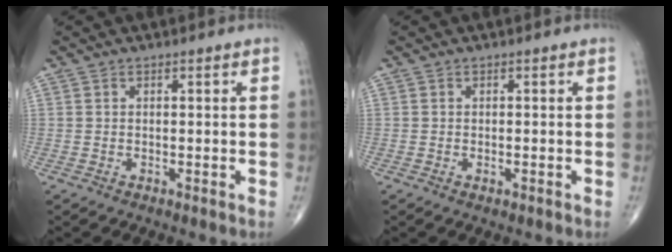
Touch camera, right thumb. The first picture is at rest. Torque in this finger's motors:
{"motor_torque": [-0.35, -0.09, -0.42, -0.13, 0.01]}